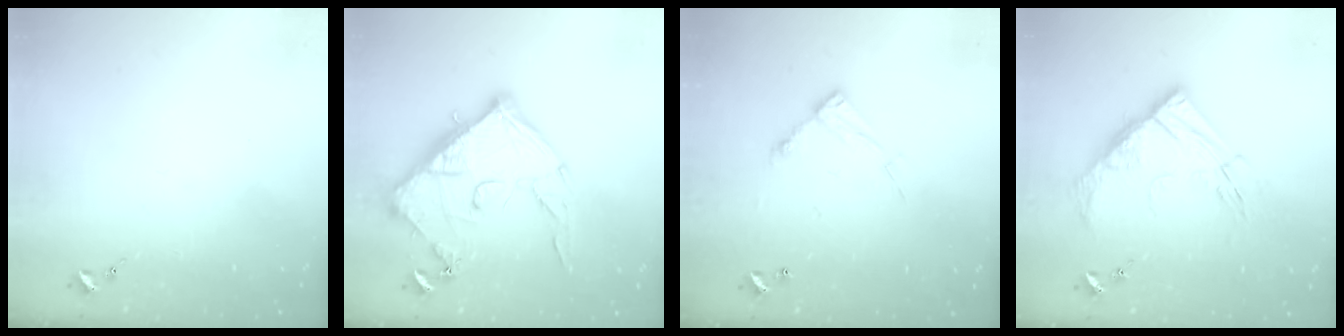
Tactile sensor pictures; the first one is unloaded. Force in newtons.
{"total": 15.4, "press": 15.4, "slide": 0.9}
{"total": 10.4, "press": 10.3, "slide": 0.7}
{"total": 15.4, "press": 15.3, "slide": 1.6}